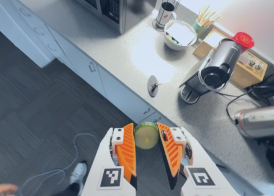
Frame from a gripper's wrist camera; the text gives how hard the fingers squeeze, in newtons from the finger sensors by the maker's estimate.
{"total": 9.7, "left": 10.2, "right": 9.2}